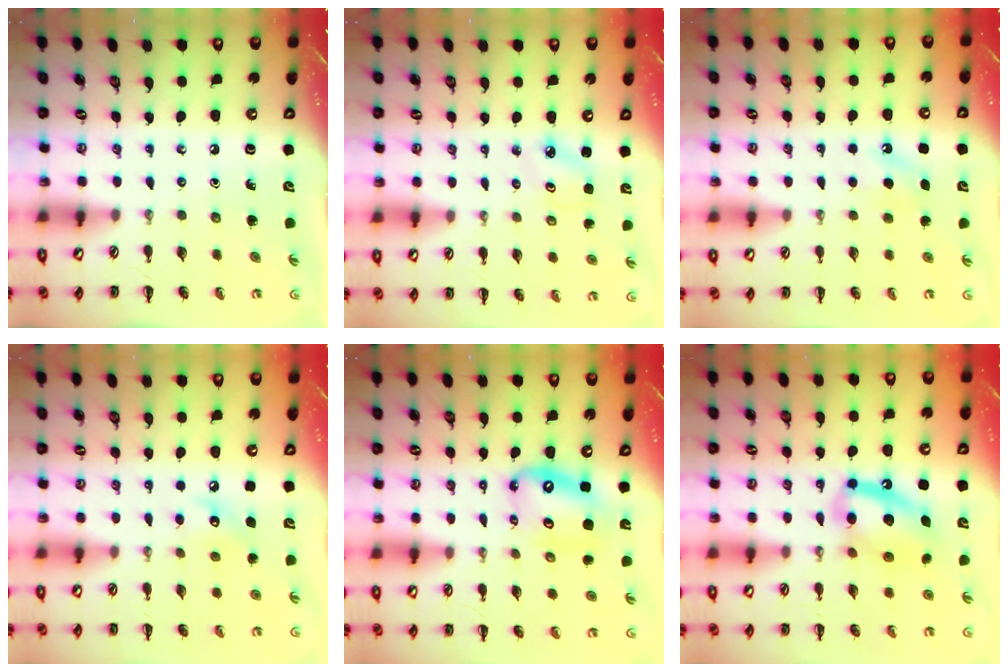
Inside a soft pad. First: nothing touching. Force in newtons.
{"total": 2.3, "press": 2.2, "slide": 0.6}
{"total": 5.6, "press": 5.4, "slide": 1.6}
{"total": 7.0, "press": 6.8, "slide": 1.6}
{"total": 12.7, "press": 12.2, "slide": 3.3}
{"total": 14.3, "press": 13.9, "slide": 3.1}